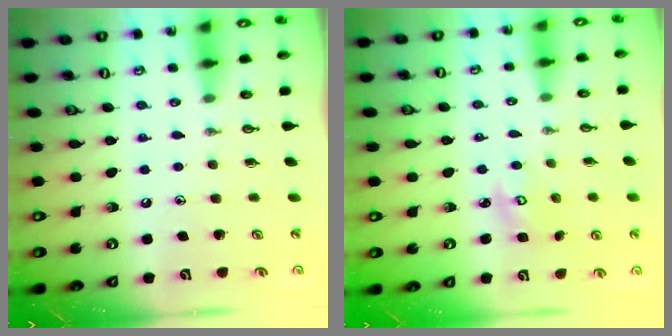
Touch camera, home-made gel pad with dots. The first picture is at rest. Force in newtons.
{"total": 3.0, "press": 3.0, "slide": 0.2}